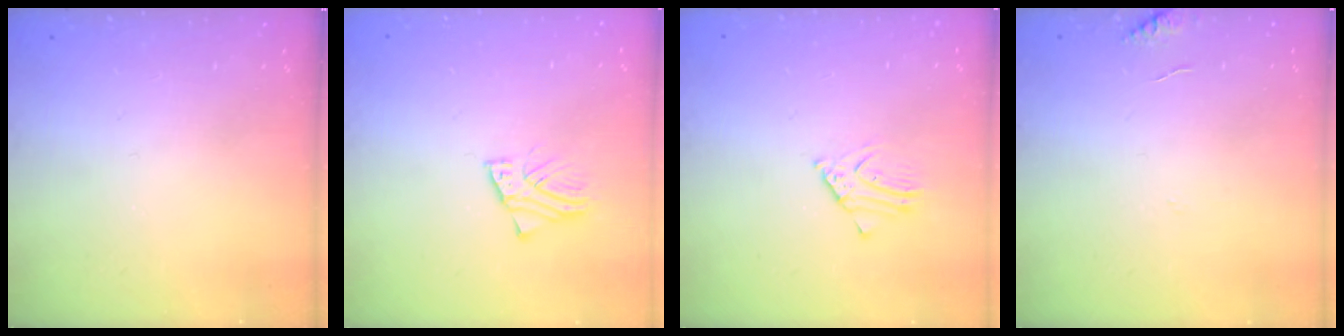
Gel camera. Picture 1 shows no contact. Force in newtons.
{"total": 2.4, "press": 2.4, "slide": 0.1}
{"total": 3.4, "press": 3.4, "slide": 0.3}
{"total": 5.1, "press": 5.0, "slide": 0.7}